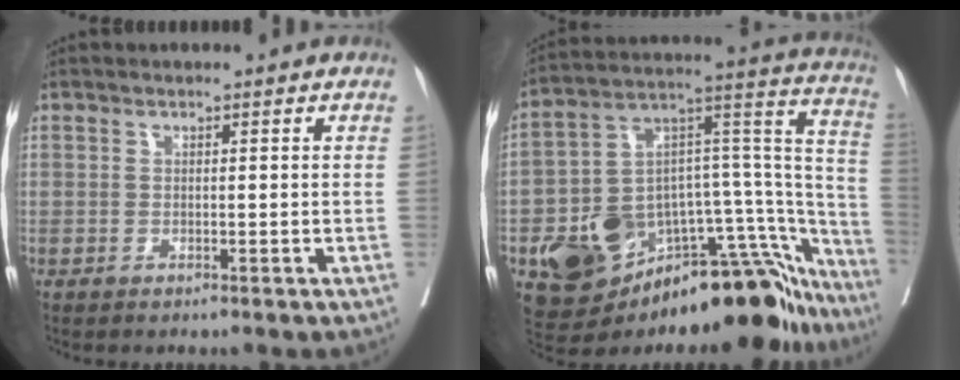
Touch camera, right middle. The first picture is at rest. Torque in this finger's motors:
{"motor_torque": [1.07, -1.07, 0.31, 0.17]}